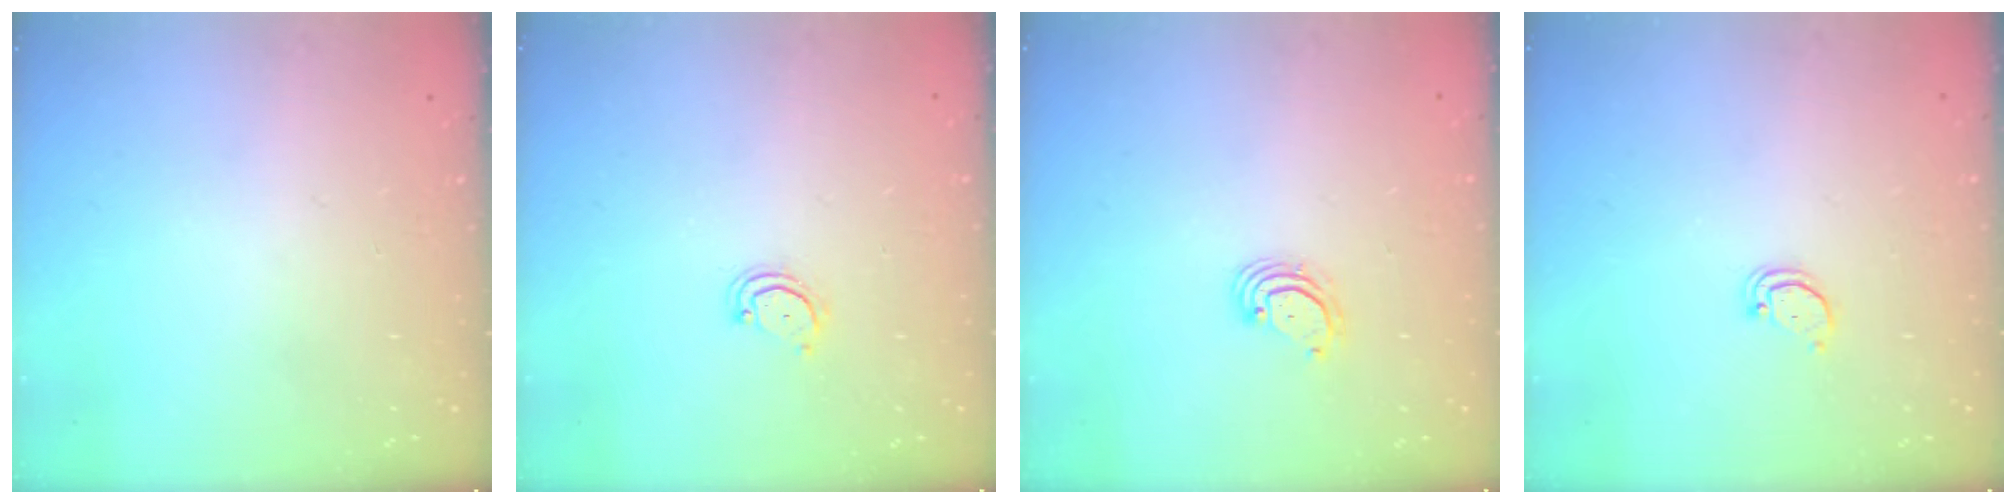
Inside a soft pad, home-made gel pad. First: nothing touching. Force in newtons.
{"total": 3.3, "press": 3.3, "slide": 0.2}
{"total": 3.0, "press": 3.0, "slide": 0.2}
{"total": 2.0, "press": 2.0, "slide": 0.2}